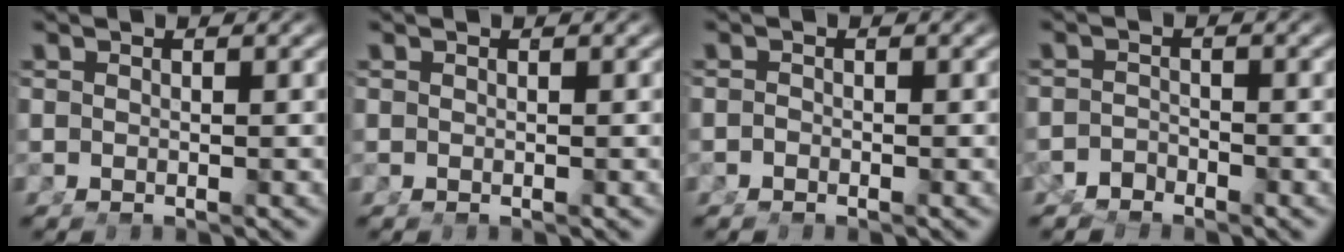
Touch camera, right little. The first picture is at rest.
{"total": 0.0}
{"total": 0.9, "force": [-0.6, -0.6, -0.2], "torque": [0.005, -0.007, -0.008]}
{"total": 2.0, "force": [-2.0, 0.4, -0.3], "torque": [0.006, -0.013, -0.030]}